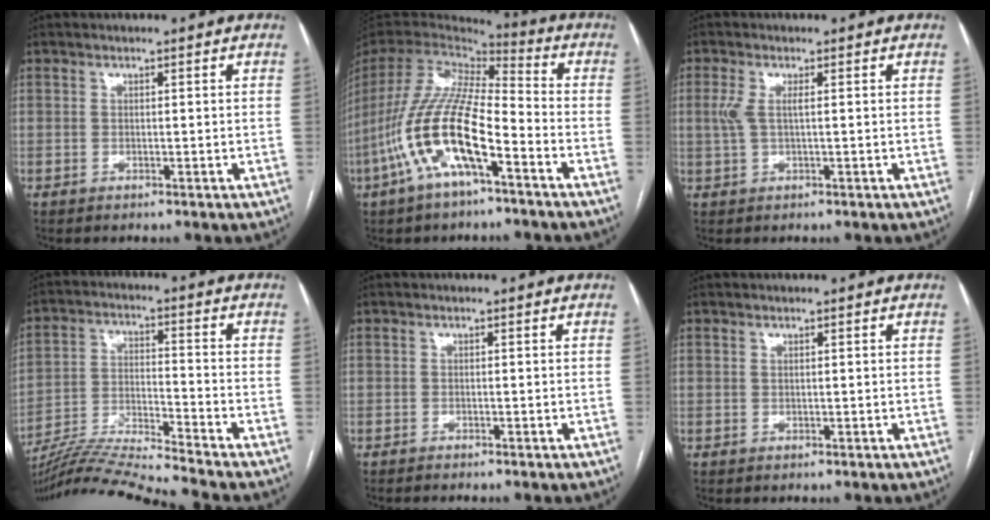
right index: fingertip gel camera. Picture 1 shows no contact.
{"total": 15.8, "force": [-6.6, 4.0, 13.8], "torque": [-0.290, 0.001, -0.124]}
{"total": 2.9, "force": [0.4, 0.7, 2.8], "torque": [-0.077, 0.009, 0.012]}
{"total": 13.6, "force": [-12.7, -3.1, 3.9], "torque": [-0.061, -0.001, -0.227]}
{"total": 1.2, "force": [-1.2, -0.1, 0.4], "torque": [-0.005, 0.000, -0.016]}
{"total": 0.0}